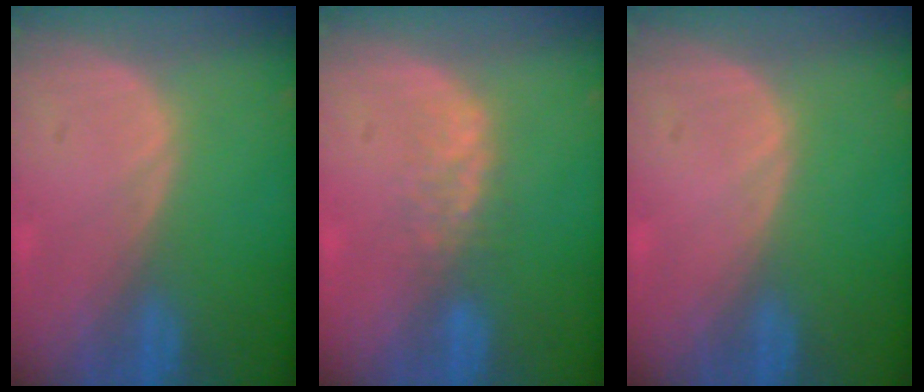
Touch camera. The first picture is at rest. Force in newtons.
{"total": 2.7, "press": 2.7, "slide": 0.6}
{"total": 0.0}